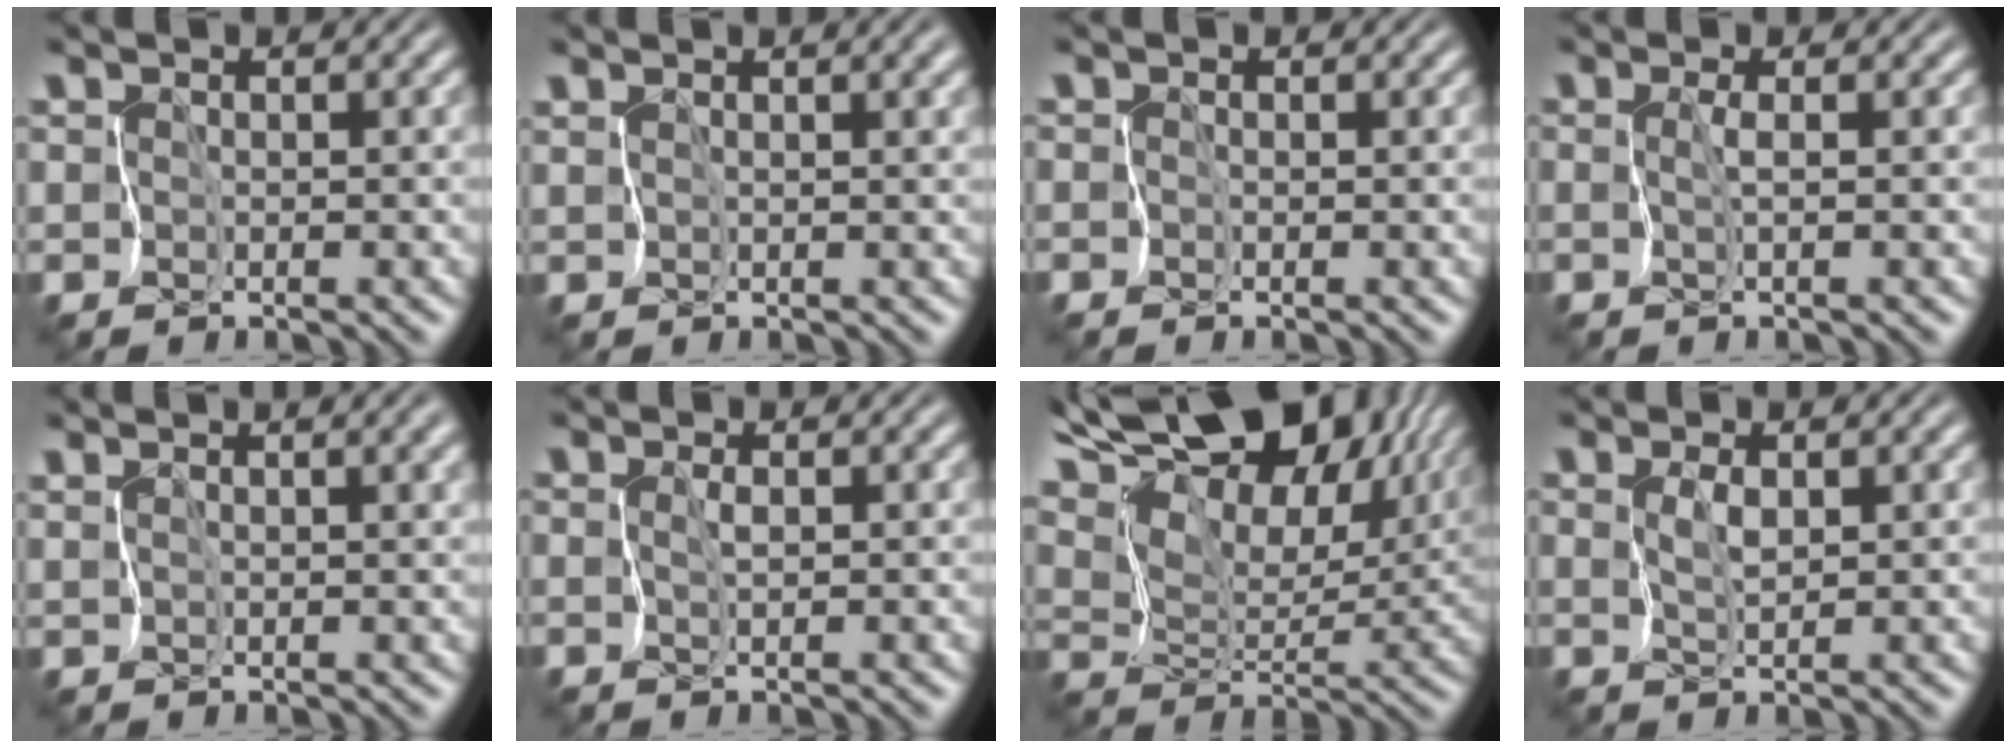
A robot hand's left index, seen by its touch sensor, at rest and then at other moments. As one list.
[{"total": 3.3, "force": [1.9, 0.9, 2.4], "torque": [-0.036, 0.010, 0.033]}, {"total": 0.0}, {"total": 0.9, "force": [-0.1, -0.6, 0.6], "torque": [-0.018, 0.000, 0.000]}, {"total": 4.2, "force": [2.5, 1.4, 3.0], "torque": [-0.049, 0.013, 0.038]}, {"total": 0.5, "force": [0.0, -0.1, 0.5], "torque": [-0.010, 0.000, -0.001]}, {"total": 15.9, "force": [10.2, 7.9, 9.4], "torque": [-0.212, 0.061, 0.155]}, {"total": 0.9, "force": [0.4, 0.0, 0.8], "torque": [-0.019, 0.001, 0.010]}]